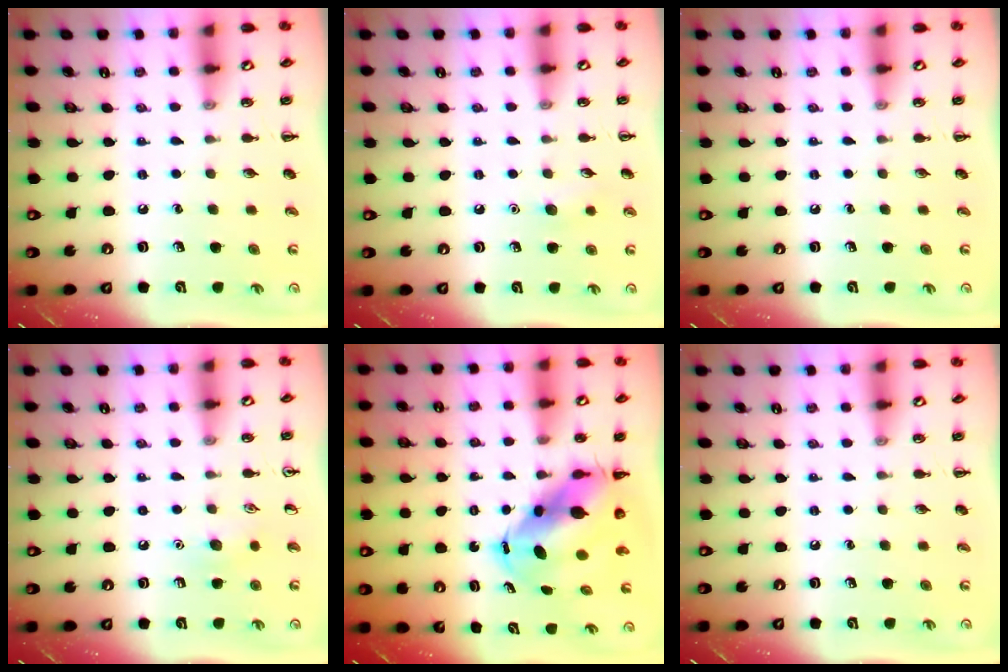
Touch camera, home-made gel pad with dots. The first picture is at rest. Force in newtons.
{"total": 4.9, "press": 4.8, "slide": 1.3}
{"total": 0.0}
{"total": 6.8, "press": 6.6, "slide": 1.6}
{"total": 9.5, "press": 9.1, "slide": 2.7}
{"total": 0.0}